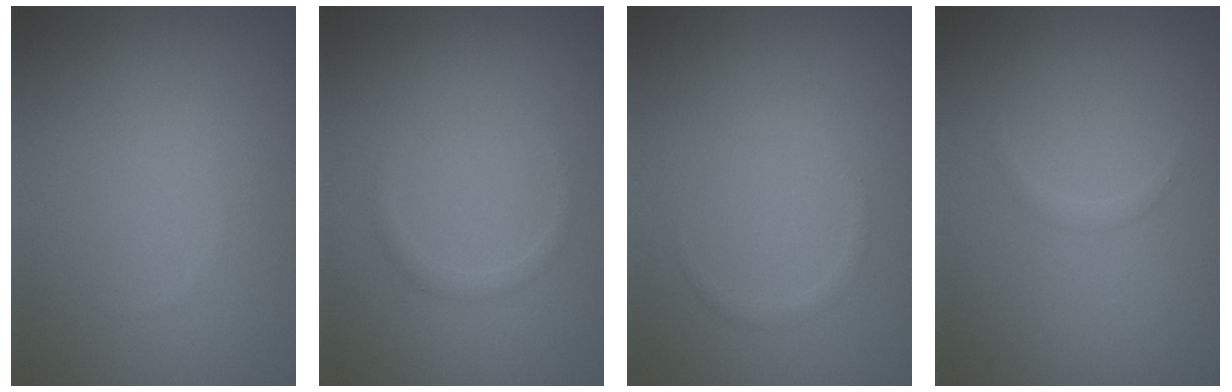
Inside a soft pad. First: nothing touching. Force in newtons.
{"total": 0.9, "press": 0.9, "slide": 0.0}
{"total": 0.7, "press": 0.7, "slide": 0.0}
{"total": 0.5, "press": 0.5, "slide": 0.0}